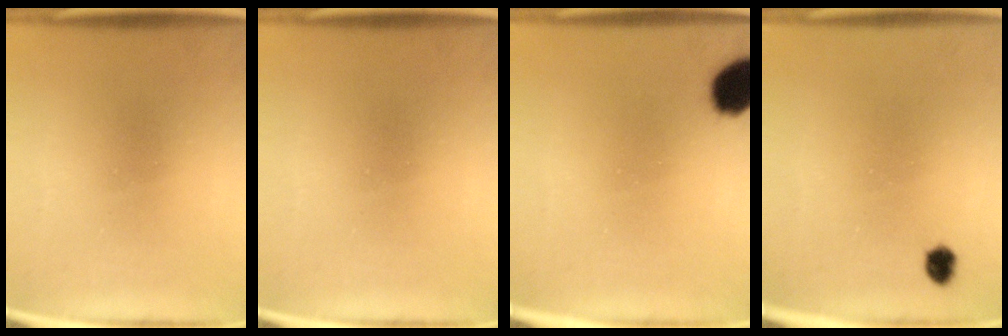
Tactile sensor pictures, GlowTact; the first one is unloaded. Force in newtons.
{"total": 0.0}
{"total": 8.8}
{"total": 2.1}